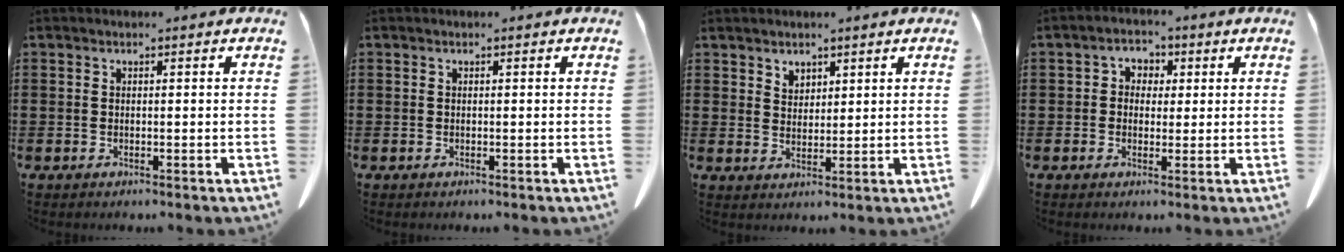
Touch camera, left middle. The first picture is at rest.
{"total": 0.0}
{"total": 2.7, "force": [2.3, 1.3, 0.2], "torque": [-0.010, -0.001, 0.045]}
{"total": 2.4, "force": [0.2, 2.2, 0.9], "torque": [-0.031, 0.011, -0.001]}